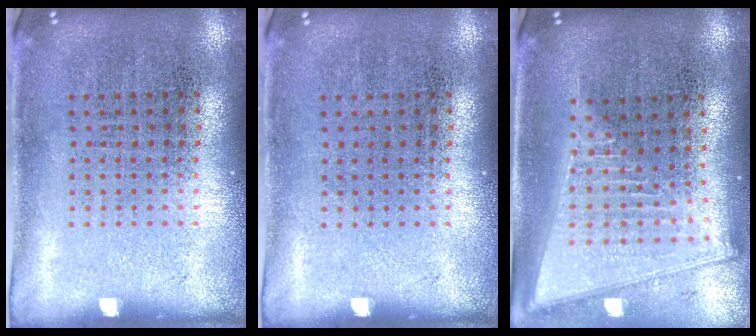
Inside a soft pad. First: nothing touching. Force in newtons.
{"total": 0.0}
{"total": 2.2, "press": 1.8, "slide": 1.2}